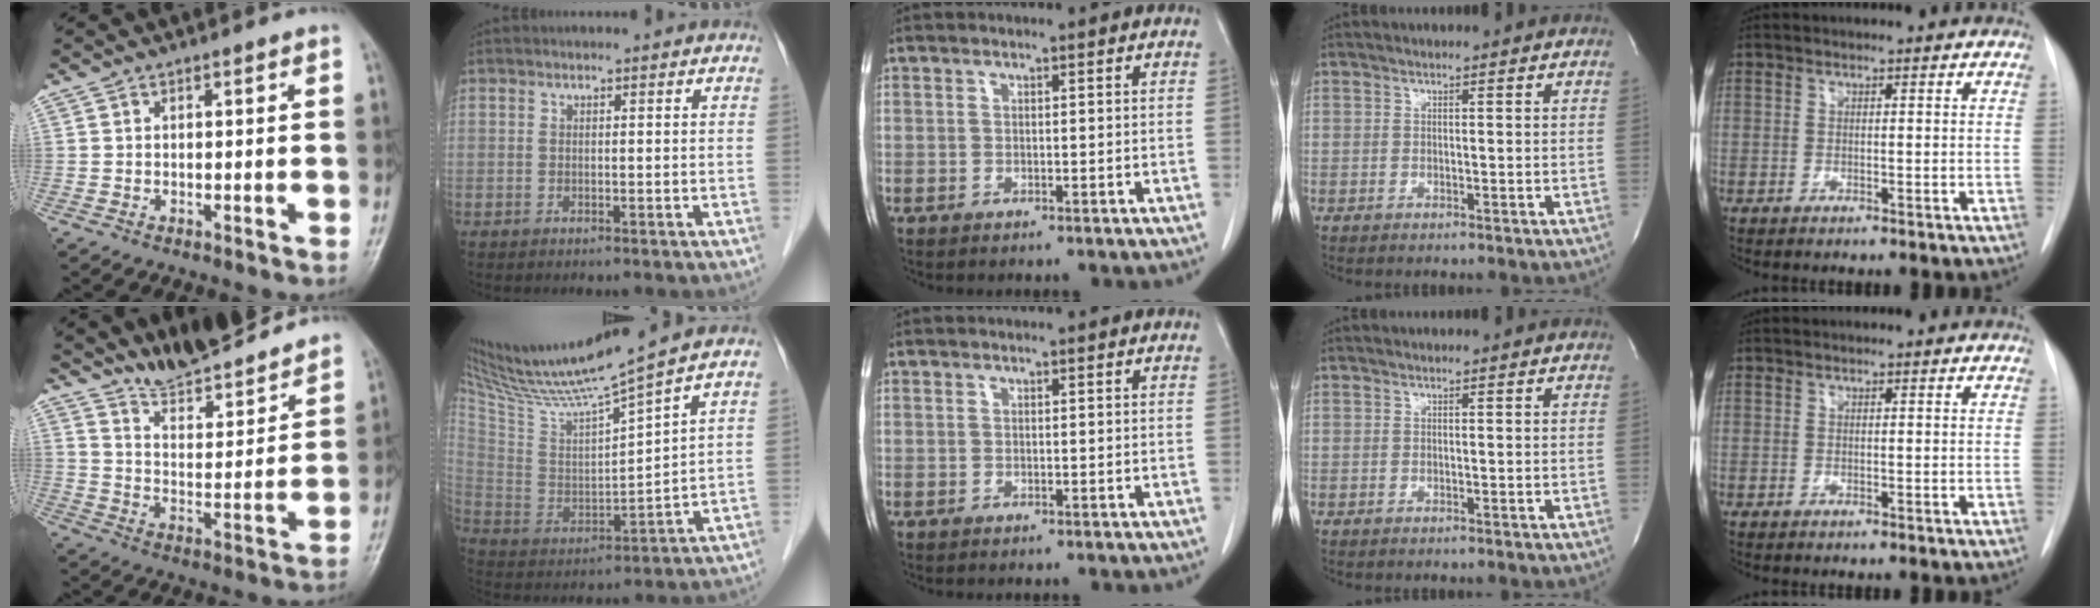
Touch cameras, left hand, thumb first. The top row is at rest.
{"thumb": {"total": 14.6, "force": [13.7, 2.2, 4.5], "torque": [-0.047, -0.088, 0.218]}, "index": {"total": 17.4, "force": [14.7, -1.9, 9.1], "torque": [-0.167, -0.013, 0.266]}}